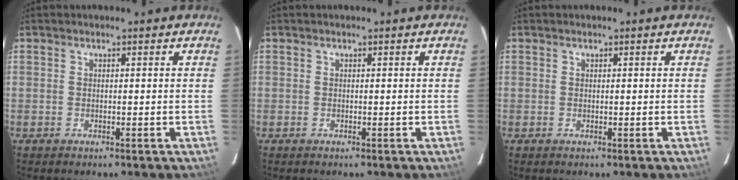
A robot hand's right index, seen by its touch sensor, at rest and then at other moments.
{"total": 0.0}
{"total": 0.0}